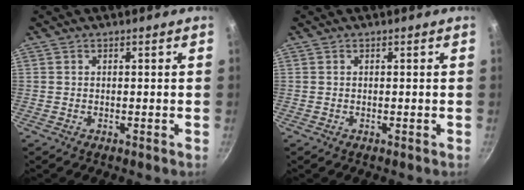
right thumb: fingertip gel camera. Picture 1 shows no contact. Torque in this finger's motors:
{"motor_torque": [-0.09, 0.08, -0.10, 0.09, 0.00]}